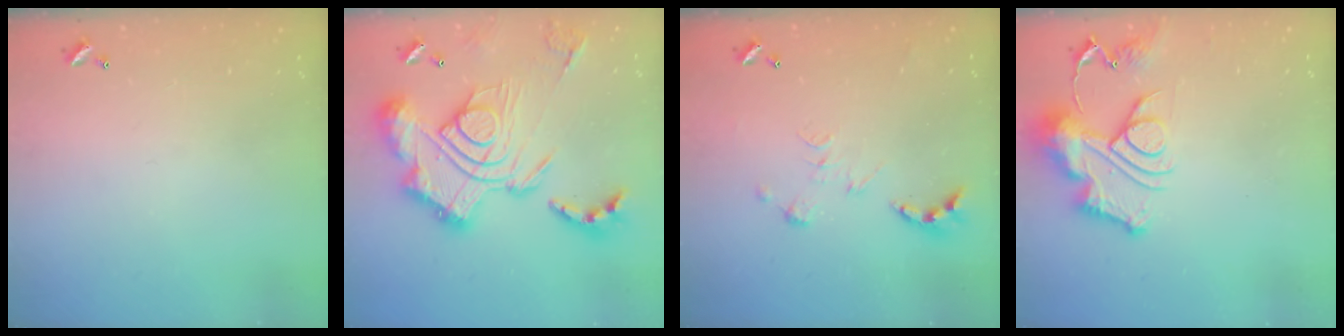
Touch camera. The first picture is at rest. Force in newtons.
{"total": 4.2, "press": 3.4, "slide": 2.5}
{"total": 0.0}
{"total": 13.4, "press": 13.4, "slide": 1.4}